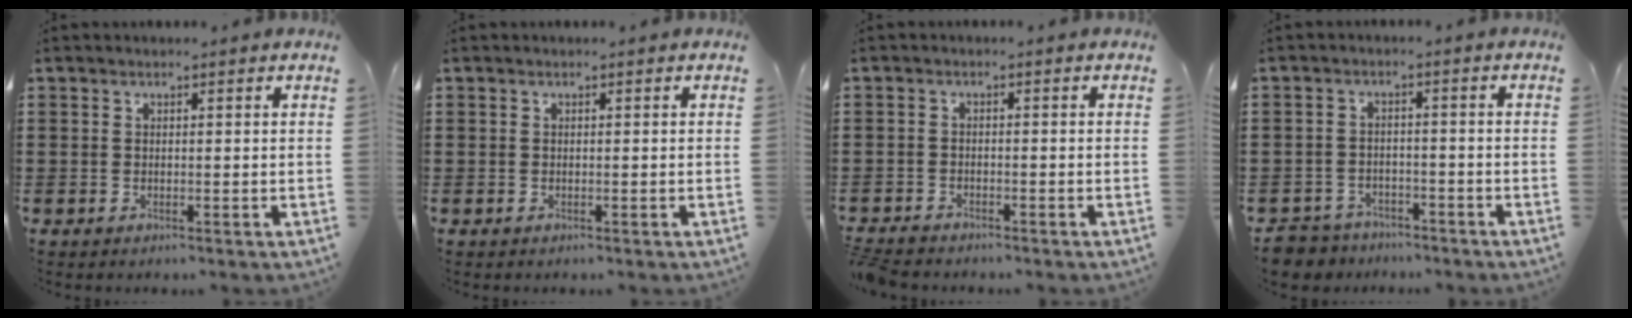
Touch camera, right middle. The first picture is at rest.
{"total": 0.0}
{"total": 1.9, "force": [-1.8, 0.3, 0.2], "torque": [-0.016, -0.002, -0.042]}
{"total": 3.7, "force": [-3.6, 0.8, -0.2], "torque": [-0.018, -0.005, -0.082]}